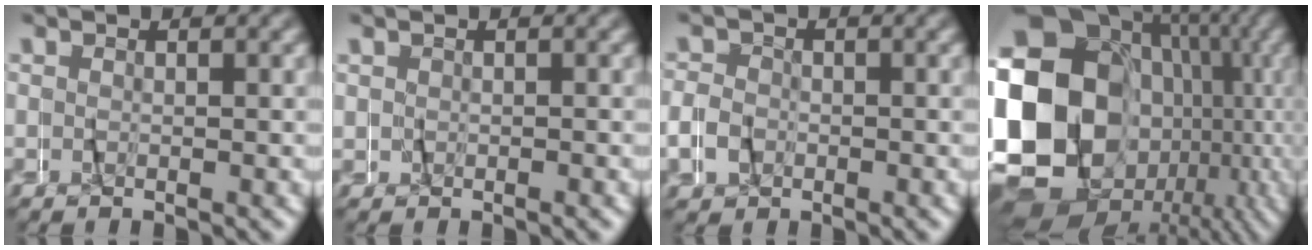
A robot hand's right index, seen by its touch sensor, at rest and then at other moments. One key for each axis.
{"total": 0.6, "fx": 0.2, "fy": 0.1, "fz": -0.5, "tx": 0.005, "ty": 0.005, "tz": 0.001}
{"total": 2.2, "fx": -1.1, "fy": 1.9, "fz": -0.3, "tx": 0.004, "ty": 0.009, "tz": -0.025}
{"total": 23.2, "fx": -3.6, "fy": 17.1, "fz": 15.2, "tx": -0.266, "ty": -0.050, "tz": -0.041}